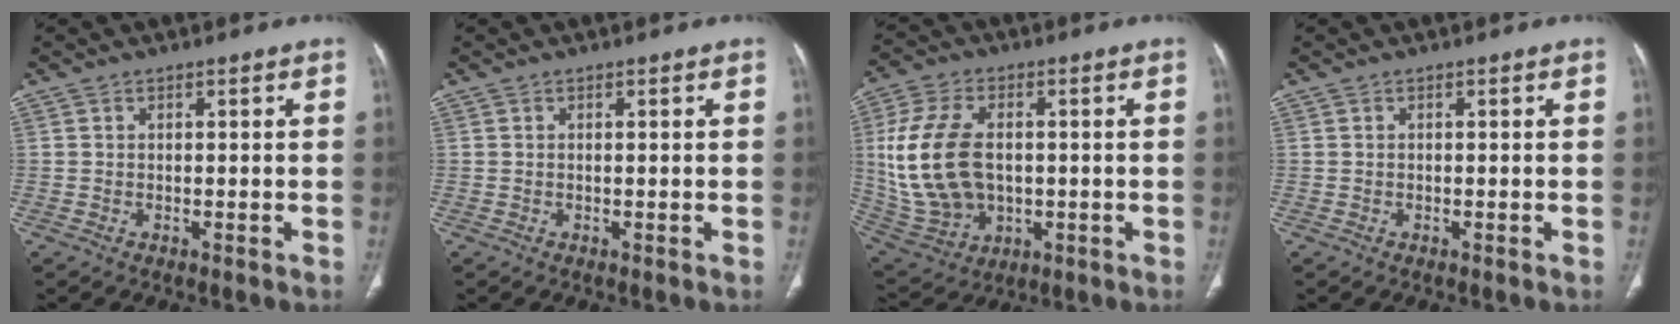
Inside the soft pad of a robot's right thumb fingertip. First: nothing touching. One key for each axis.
{"total": 0.0}
{"total": 18.3, "fx": 1.1, "fy": 12.0, "fz": 13.7, "tx": -0.277, "ty": -0.002, "tz": 0.036}
{"total": 0.0}